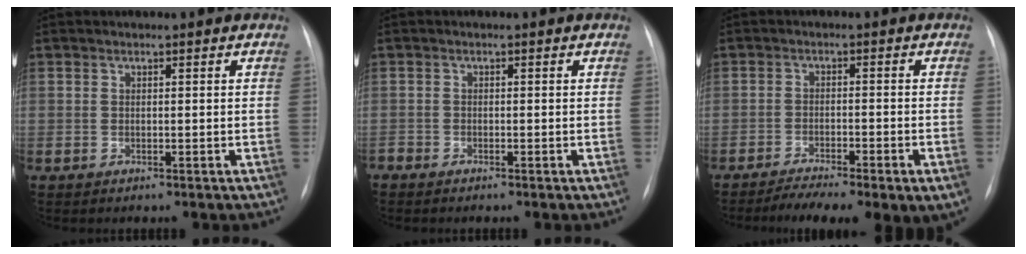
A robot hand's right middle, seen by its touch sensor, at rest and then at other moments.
{"total": 0.9, "force": [-0.9, 0.2, 0.1], "torque": [0.000, -0.001, -0.014]}
{"total": 11.1, "force": [-7.3, 2.5, 8.0], "torque": [-0.118, -0.004, -0.110]}